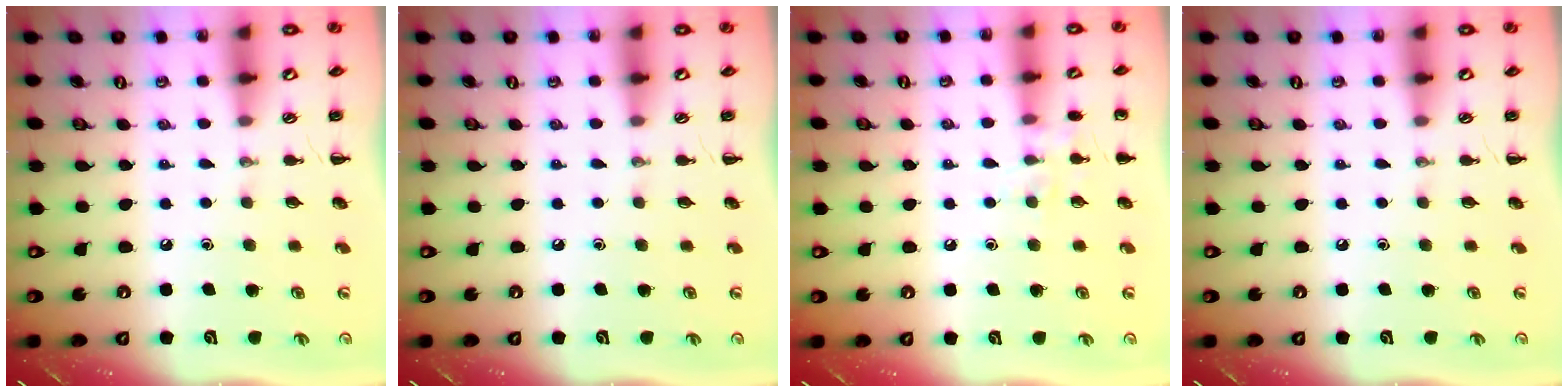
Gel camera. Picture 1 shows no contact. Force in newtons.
{"total": 0.0}
{"total": 6.8, "press": 6.7, "slide": 1.1}
{"total": 0.0}